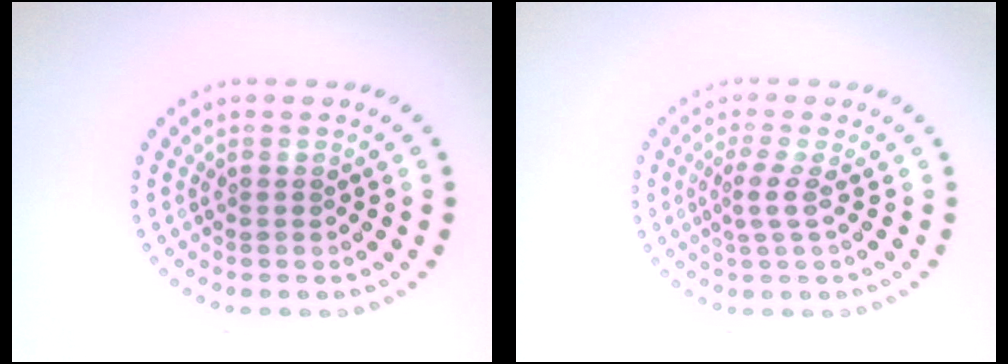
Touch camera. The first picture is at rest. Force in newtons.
{"total": 1.8, "press": 1.2, "slide": 1.3}